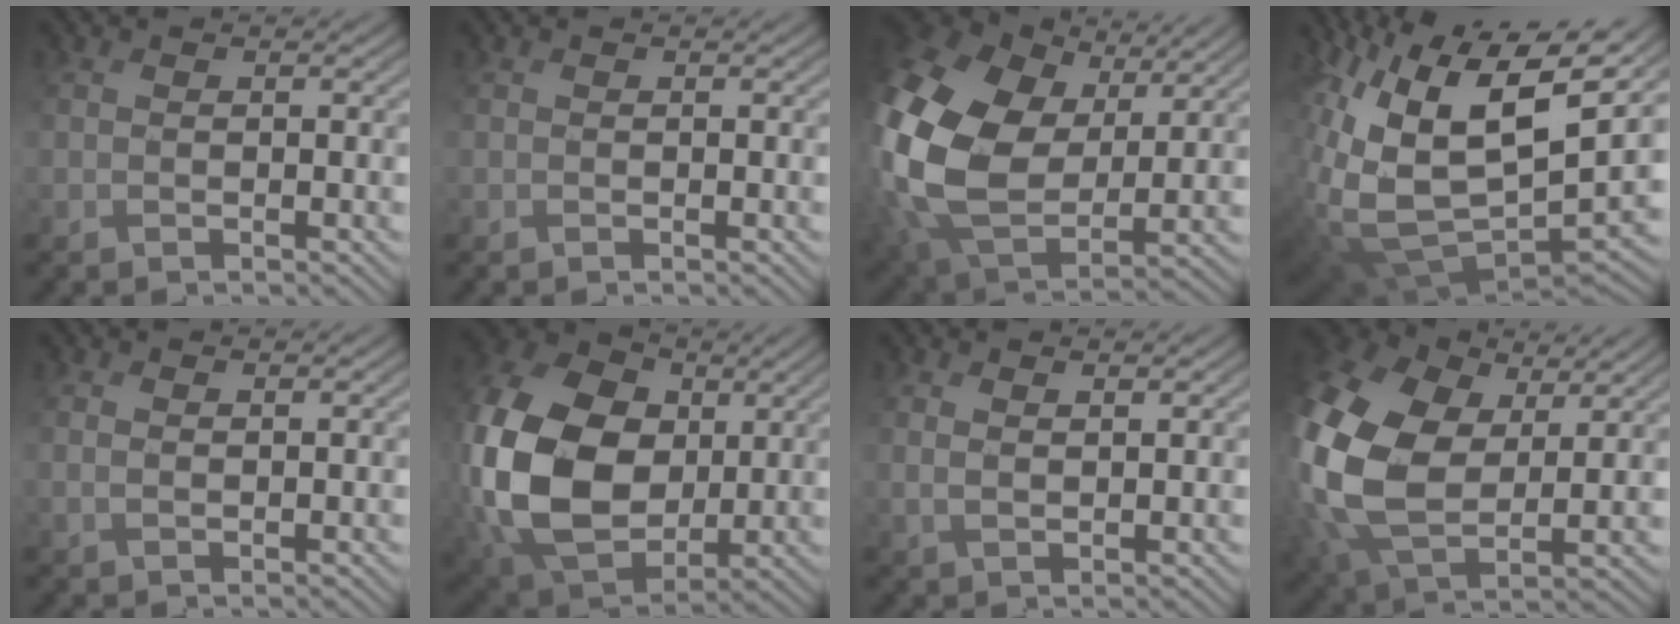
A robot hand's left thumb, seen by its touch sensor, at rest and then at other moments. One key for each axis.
{"total": 0.0}
{"total": 19.9, "fx": 4.0, "fy": 14.3, "fz": 13.2, "tx": -0.367, "ty": -0.021, "tz": 0.106}
{"total": 16.1, "fx": 4.0, "fy": 8.0, "fz": 13.4, "tx": -0.293, "ty": -0.020, "tz": 0.105}
{"total": 1.2, "fx": 0.9, "fy": 0.4, "fz": 0.7, "tx": -0.017, "ty": -0.001, "tz": 0.020}
{"total": 19.2, "fx": 0.8, "fy": 14.2, "fz": 12.9, "tx": -0.350, "ty": -0.021, "tz": 0.029}
{"total": 2.3, "fx": 1.6, "fy": 0.6, "fz": 1.5, "tx": -0.028, "ty": -0.001, "tz": 0.036}
{"total": 18.3, "fx": 2.8, "fy": 12.5, "fz": 13.1, "tx": -0.366, "ty": -0.018, "tz": 0.071}